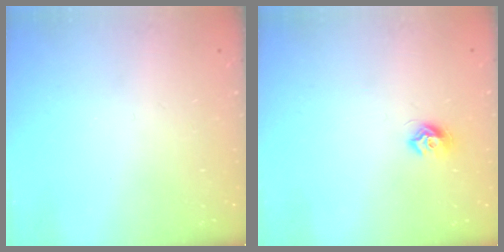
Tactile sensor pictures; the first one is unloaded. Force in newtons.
{"total": 7.9, "press": 7.9, "slide": 0.6}